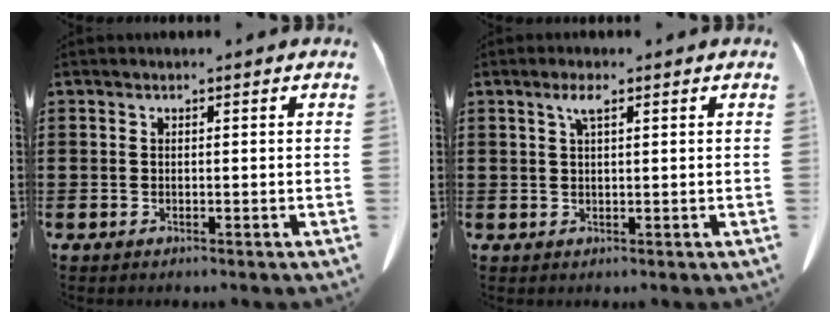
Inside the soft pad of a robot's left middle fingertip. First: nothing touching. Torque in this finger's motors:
{"motor_torque": [1.22, 0.92, 0.10, 0.11]}